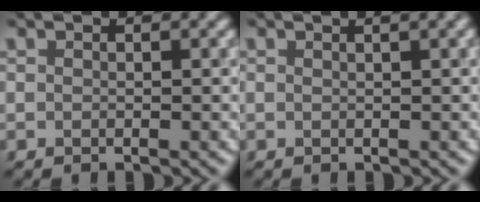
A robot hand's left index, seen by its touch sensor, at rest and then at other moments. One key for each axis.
{"total": 1.8, "fx": 0.8, "fy": 0.5, "fz": 1.5, "tx": -0.009, "ty": 0.004, "tz": 0.008}